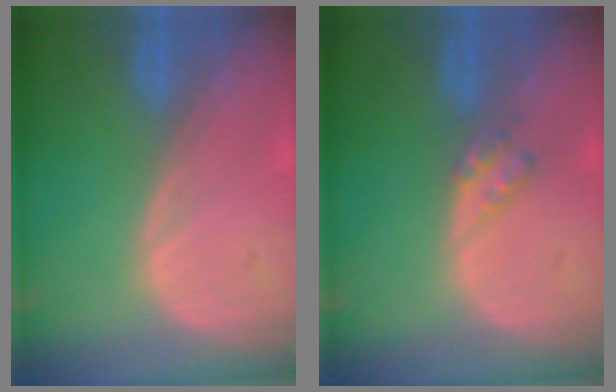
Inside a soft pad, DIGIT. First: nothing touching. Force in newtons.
{"total": 2.4, "press": 2.4, "slide": 0.2}